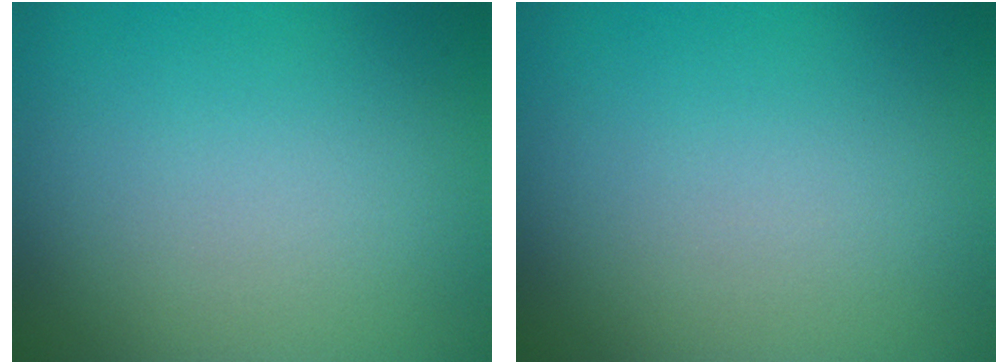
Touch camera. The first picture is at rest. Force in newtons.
{"total": 0.0}